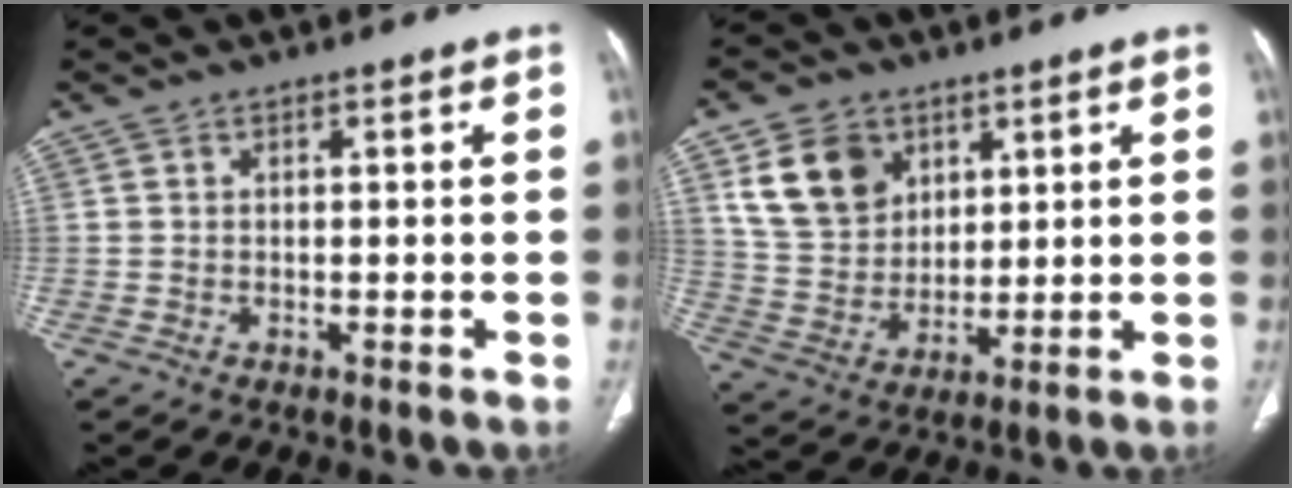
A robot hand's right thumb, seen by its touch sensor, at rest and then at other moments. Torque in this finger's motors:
{"motor_torque": [0.25, 2.33, 0.57, -0.40, 0.16]}